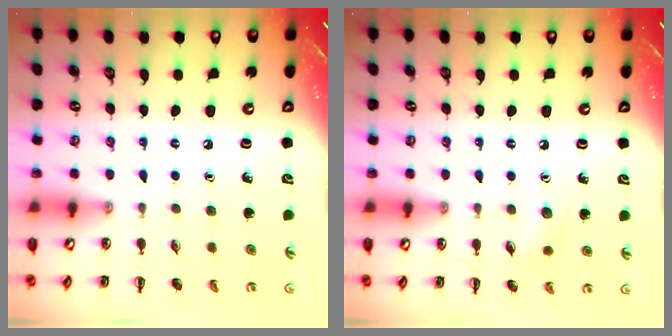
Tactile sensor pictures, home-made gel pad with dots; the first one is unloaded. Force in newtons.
{"total": 5.3, "press": 5.2, "slide": 1.3}